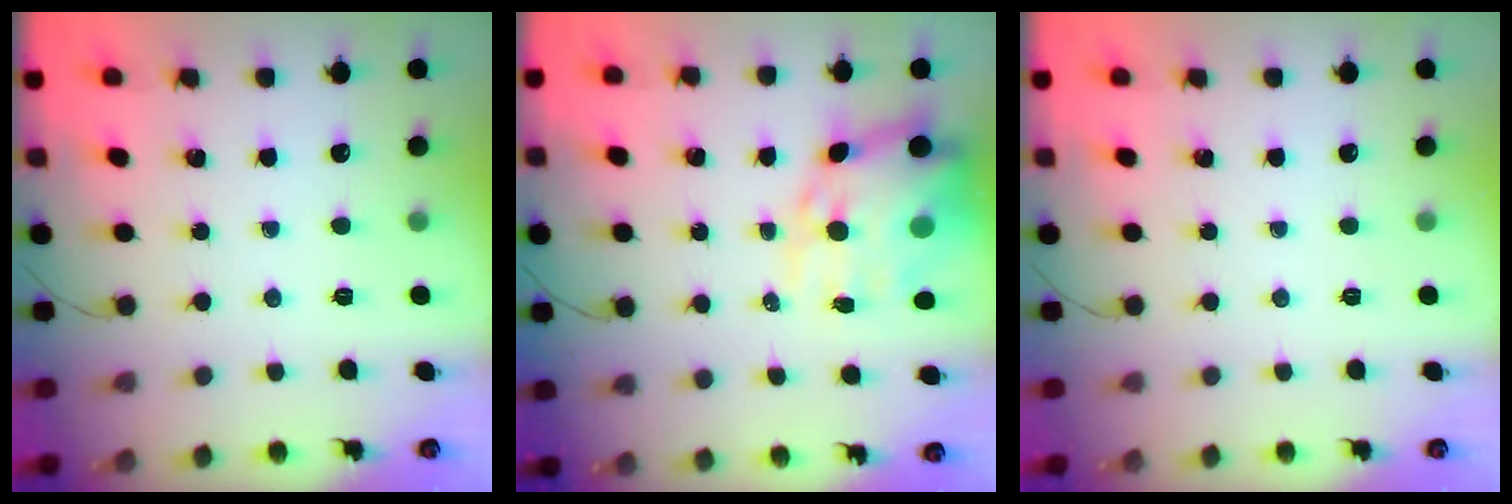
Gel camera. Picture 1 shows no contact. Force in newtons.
{"total": 16.8, "press": 16.3, "slide": 4.2}
{"total": 0.0}